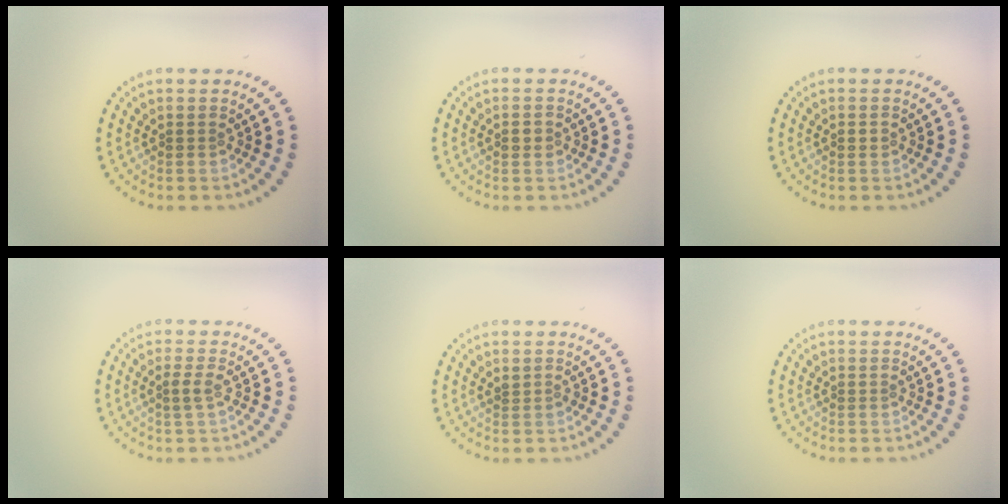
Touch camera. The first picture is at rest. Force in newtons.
{"total": 1.2, "press": 1.2, "slide": 0.1}
{"total": 0.8, "press": 0.8, "slide": 0.1}
{"total": 1.2, "press": 1.0, "slide": 0.6}
{"total": 0.6, "press": 0.6, "slide": 0.2}
{"total": 0.0}